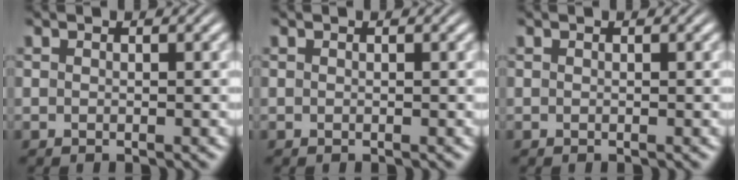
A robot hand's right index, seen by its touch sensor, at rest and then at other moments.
{"total": 0.0}
{"total": 0.0}